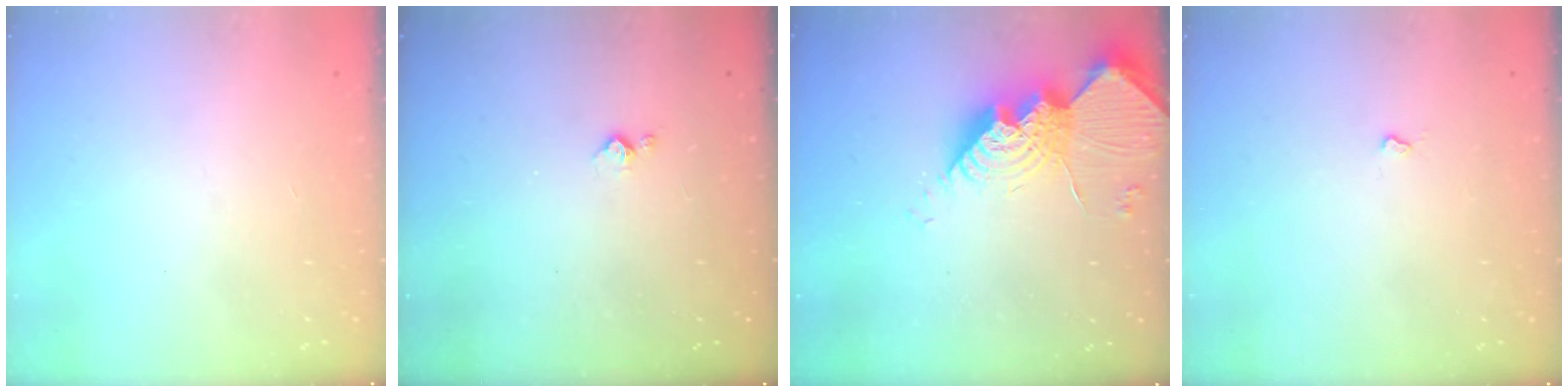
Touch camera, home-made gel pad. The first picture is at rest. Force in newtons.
{"total": 2.8, "press": 2.7, "slide": 0.4}
{"total": 16.8, "press": 16.7, "slide": 1.2}
{"total": 1.9, "press": 1.9, "slide": 0.4}